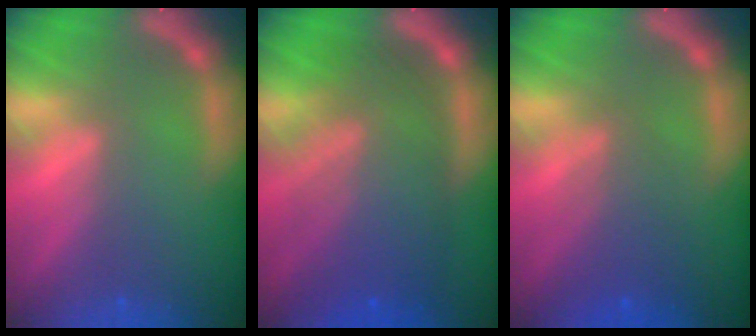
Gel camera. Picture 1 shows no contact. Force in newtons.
{"total": 10.0}
{"total": 4.0}